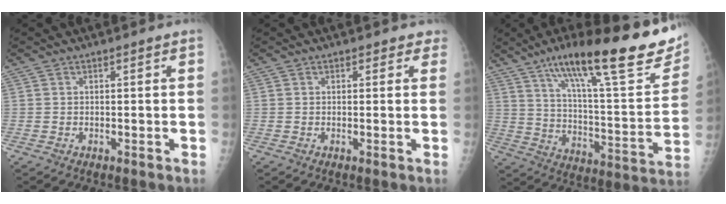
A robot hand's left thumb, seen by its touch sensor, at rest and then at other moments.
{"total": 1.8, "force": [1.4, 1.2, 0.0], "torque": [0.026, -0.005, 0.003]}
{"total": 29.8, "force": [17.9, 6.9, 22.8], "torque": [-0.313, -0.037, 0.278]}